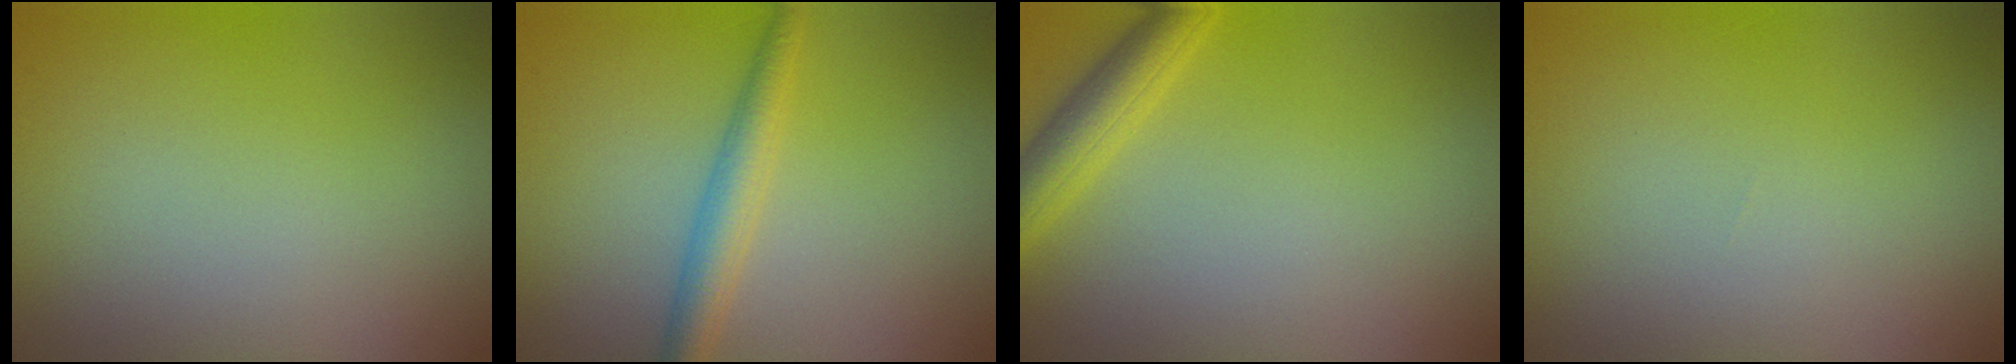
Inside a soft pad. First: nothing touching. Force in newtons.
{"total": 2.9, "press": 2.9, "slide": 0.1}
{"total": 3.4, "press": 3.4, "slide": 0.2}
{"total": 0.0}